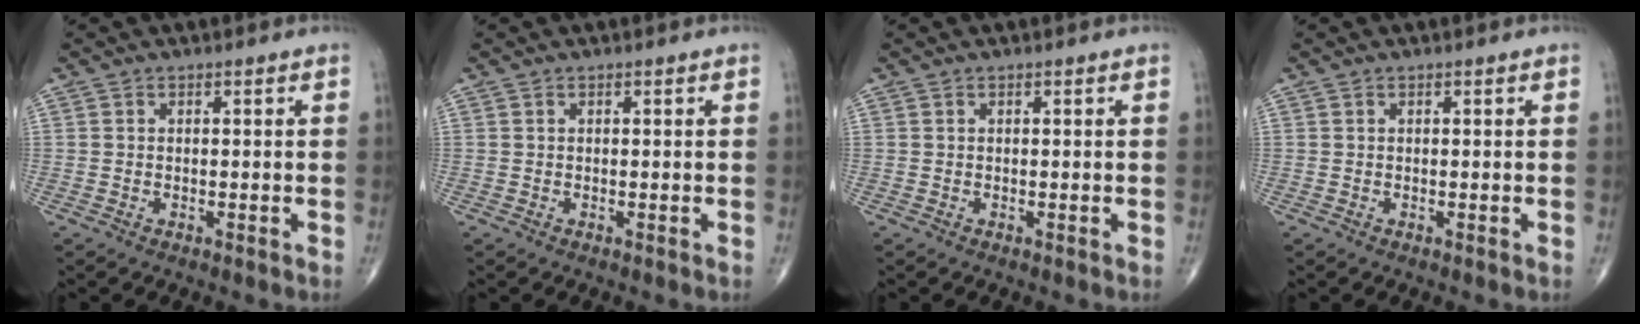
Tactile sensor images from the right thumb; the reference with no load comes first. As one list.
[{"total": 0.0}, {"total": 0.0}, {"total": 0.0}]